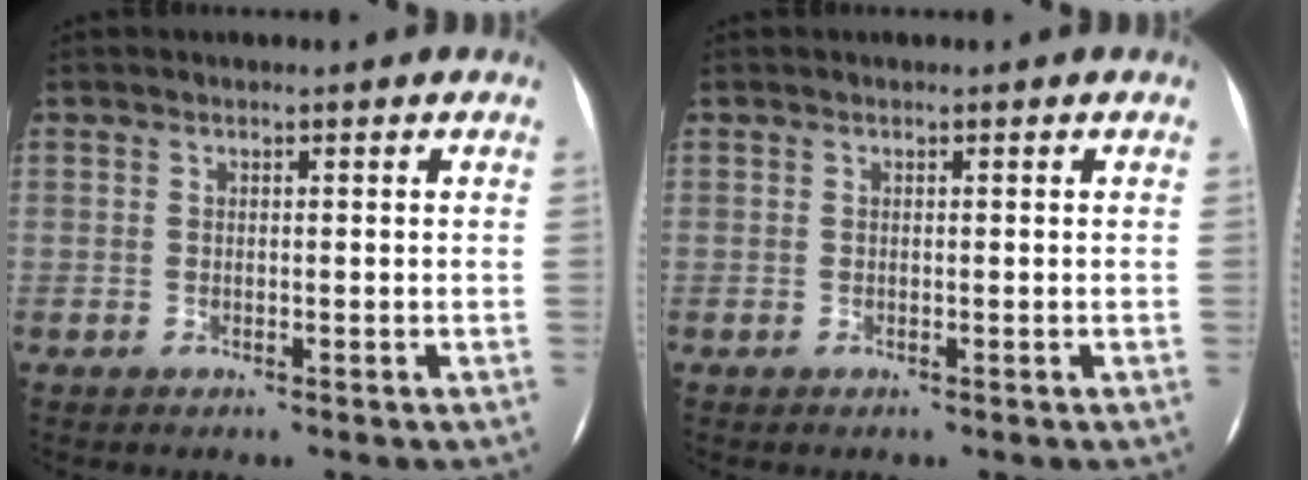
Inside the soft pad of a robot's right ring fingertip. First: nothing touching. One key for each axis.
{"total": 0.0}